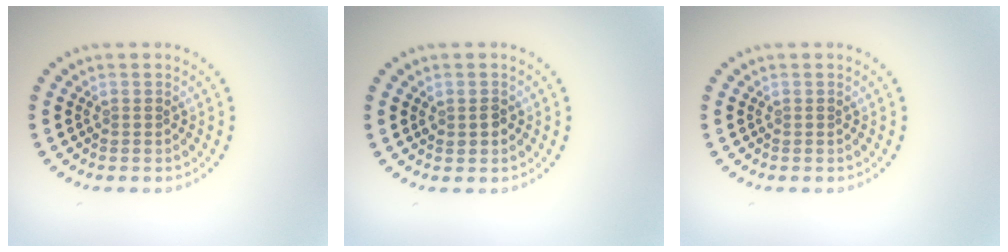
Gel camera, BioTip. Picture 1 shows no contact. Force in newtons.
{"total": 1.3, "press": 1.3, "slide": 0.2}
{"total": 0.0}